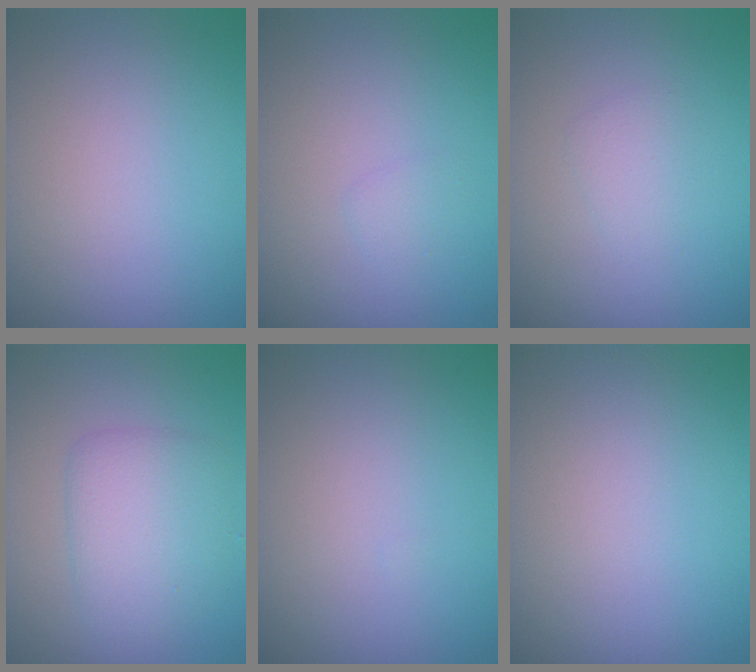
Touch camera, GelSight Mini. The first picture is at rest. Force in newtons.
{"total": 0.8, "press": 0.8, "slide": 0.1}
{"total": 1.2, "press": 1.2, "slide": 0.0}
{"total": 3.8, "press": 3.8, "slide": 0.2}
{"total": 0.0}
{"total": 0.0}